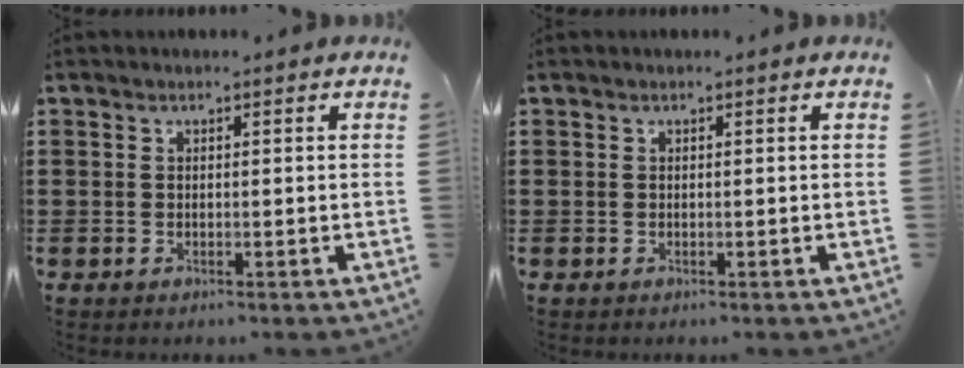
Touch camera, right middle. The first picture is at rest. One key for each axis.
{"total": 0.0}